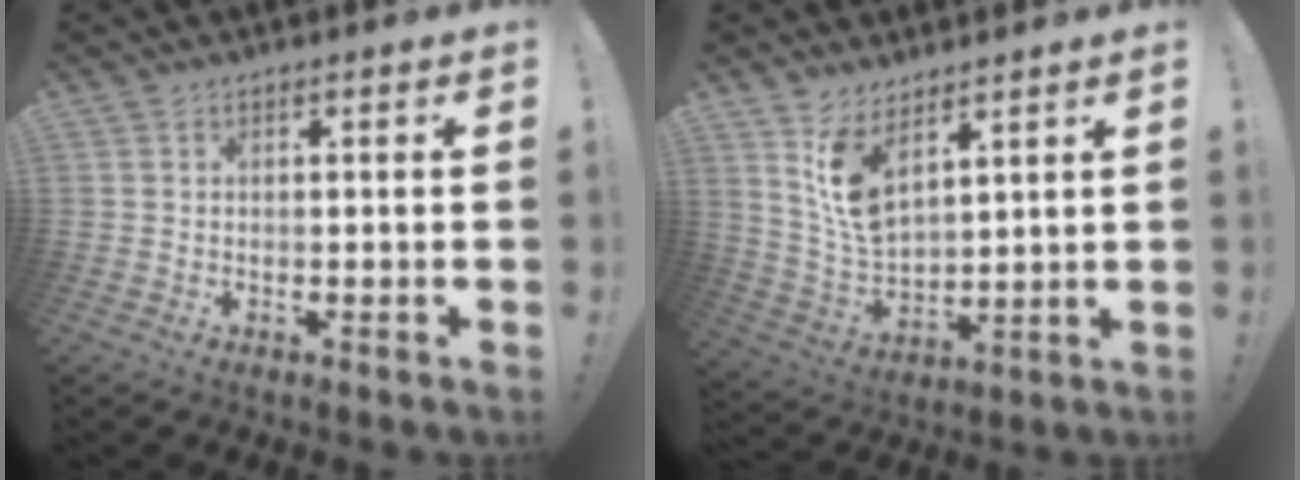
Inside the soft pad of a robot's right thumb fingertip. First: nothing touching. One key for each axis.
{"total": 10.3, "fx": 7.4, "fy": 4.5, "fz": 5.6, "tx": -0.113, "ty": -0.046, "tz": 0.144}